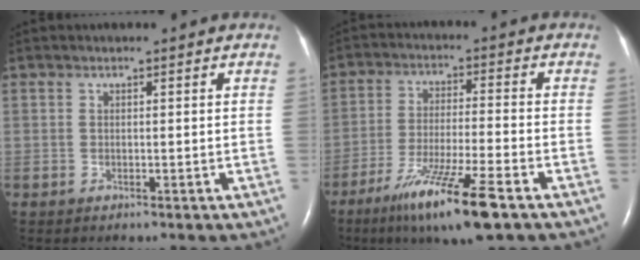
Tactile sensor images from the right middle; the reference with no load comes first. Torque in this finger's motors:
{"motor_torque": [1.28, -0.85, 0.58, 0.19]}